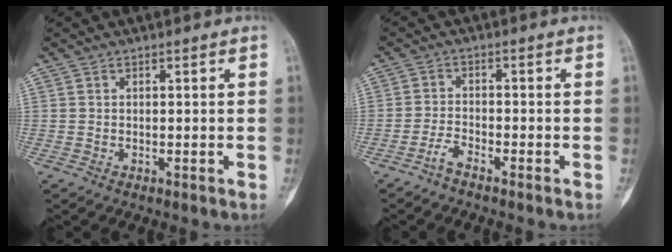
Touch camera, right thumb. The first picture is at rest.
{"total": 2.4, "force": [-2.1, 0.4, 1.1], "torque": [-0.032, 0.014, -0.045]}